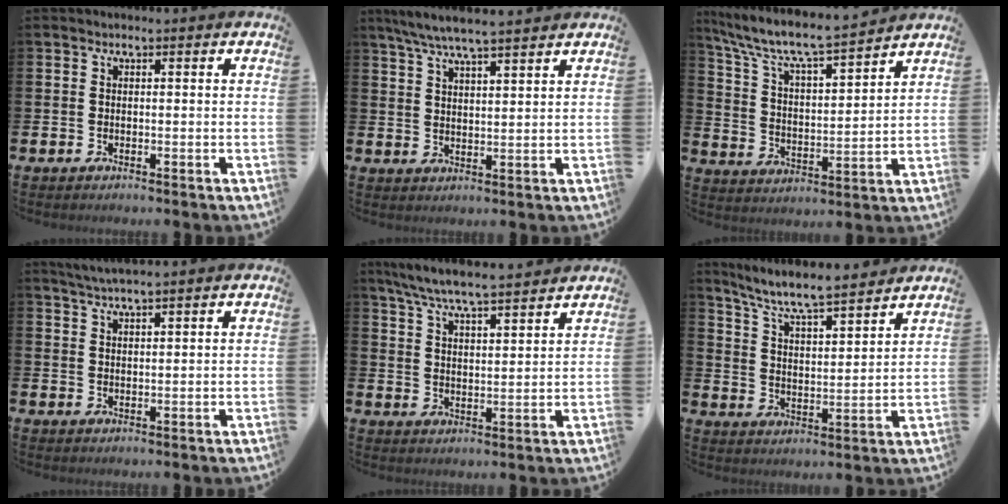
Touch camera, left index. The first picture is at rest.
{"total": 6.1, "force": [5.6, 0.2, 2.4], "torque": [-0.068, -0.015, 0.102]}
{"total": 7.9, "force": [7.2, 0.8, 3.0], "torque": [-0.096, -0.052, 0.122]}
{"total": 3.4, "force": [3.1, 0.0, 1.2], "torque": [-0.038, -0.001, 0.060]}
{"total": 7.0, "force": [6.7, 0.1, 2.1], "torque": [-0.069, -0.038, 0.120]}
{"total": 7.2, "force": [6.8, 0.2, 2.4], "torque": [-0.080, -0.050, 0.117]}